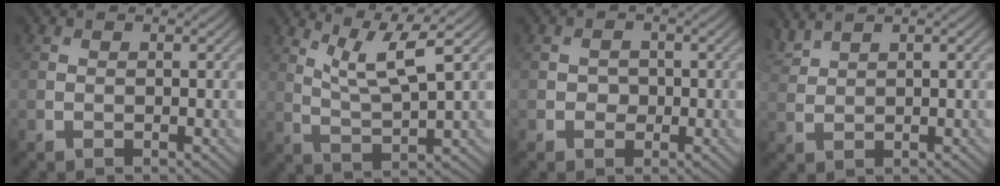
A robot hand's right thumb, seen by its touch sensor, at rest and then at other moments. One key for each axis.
{"total": 7.0, "fx": 4.1, "fy": 1.1, "fz": 5.6, "tx": -0.114, "ty": -0.001, "tz": 0.086}
{"total": 1.5, "fx": -0.3, "fy": 1.4, "fz": 0.5, "tx": -0.006, "ty": -0.004, "tz": -0.009}
{"total": 2.6, "fx": 2.3, "fy": 0.3, "fz": 1.0, "tx": -0.028, "ty": 0.010, "tz": 0.056}